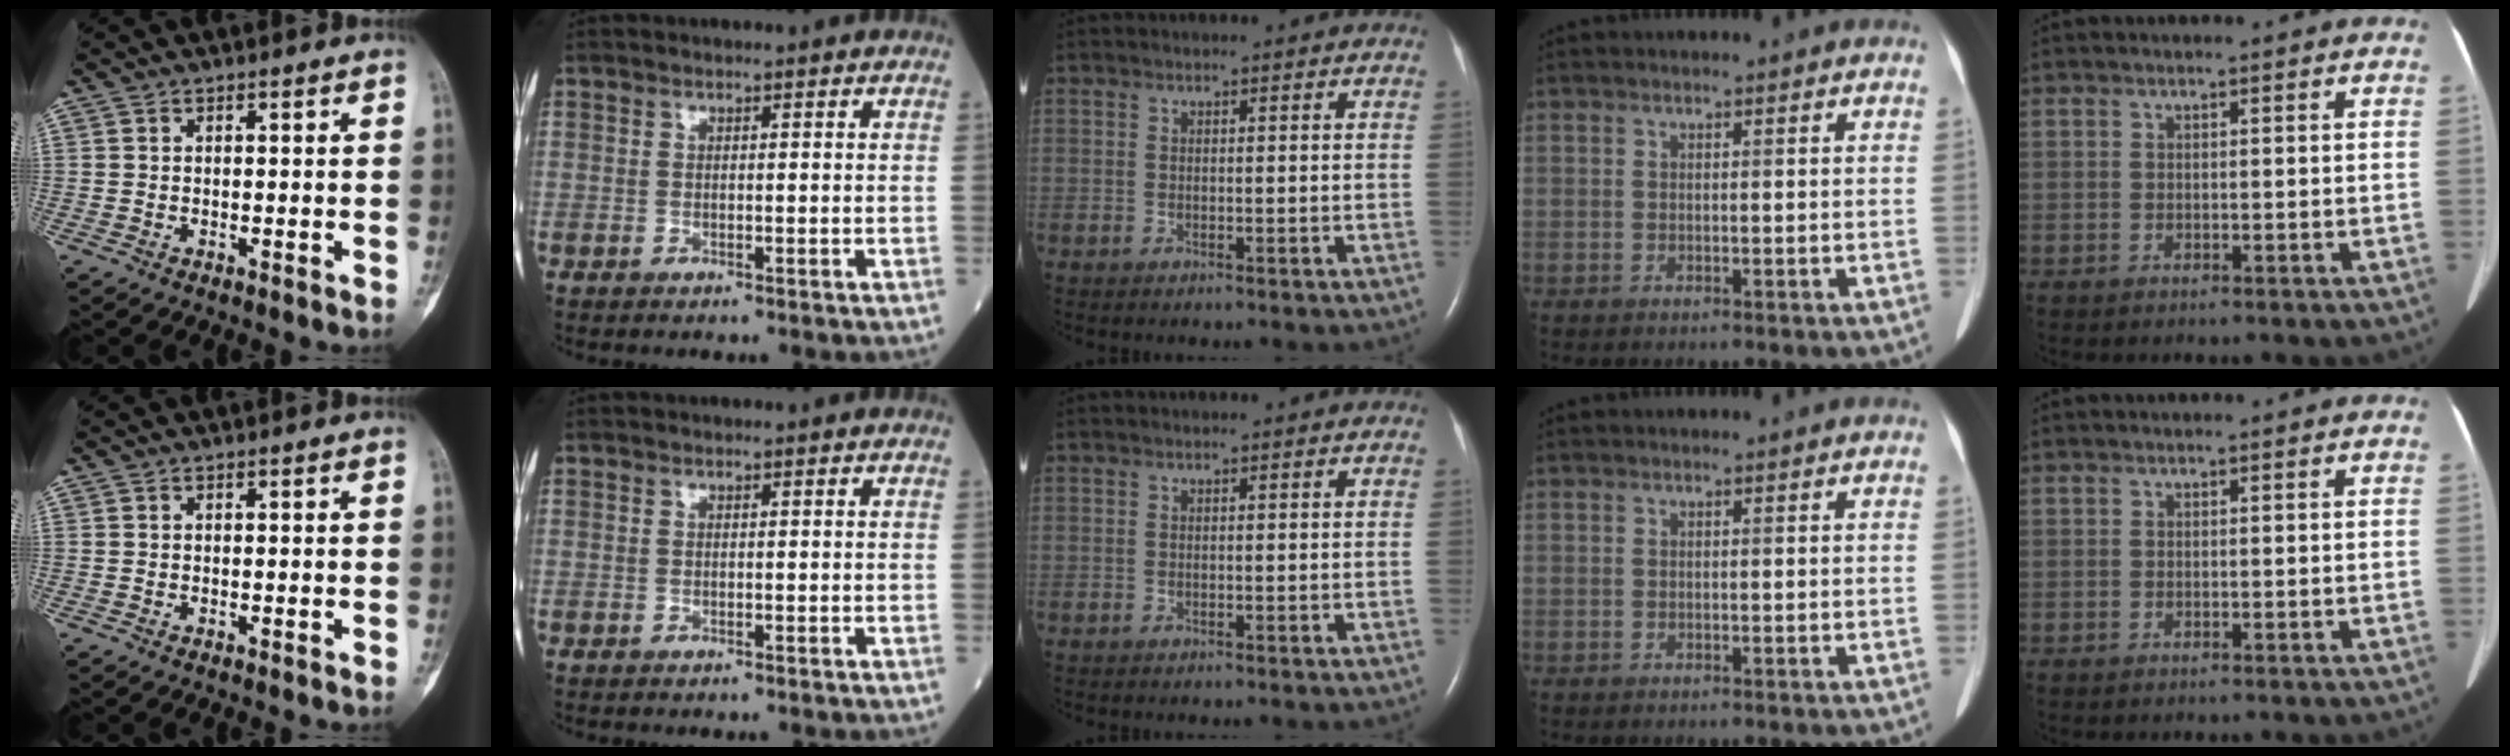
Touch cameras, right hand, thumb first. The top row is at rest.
{}